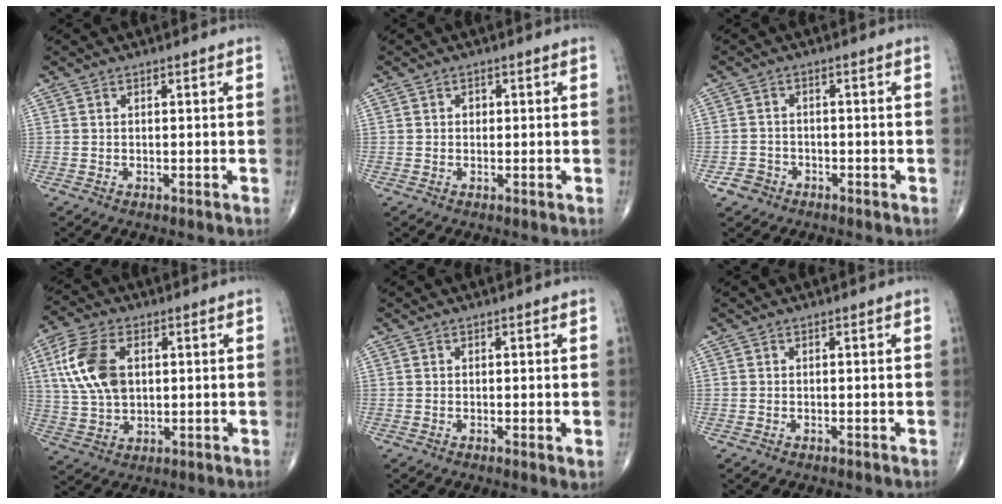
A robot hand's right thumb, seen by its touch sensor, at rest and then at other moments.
{"total": 1.1, "force": [0.1, 1.0, 0.5], "torque": [-0.001, 0.003, 0.000]}
{"total": 3.0, "force": [-1.8, 2.3, 0.3], "torque": [0.002, 0.013, -0.032]}
{"total": 12.5, "force": [2.9, 7.6, 9.5], "torque": [-0.193, 0.003, 0.057]}
{"total": 1.4, "force": [-0.1, 0.4, 1.3], "torque": [-0.024, -0.007, -0.002]}
{"total": 0.0}